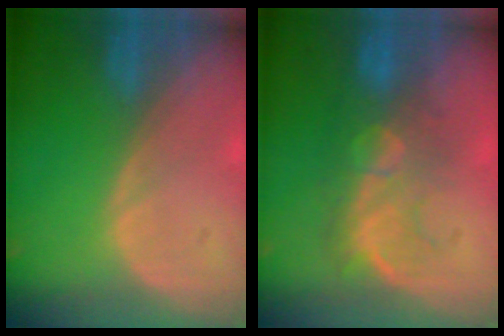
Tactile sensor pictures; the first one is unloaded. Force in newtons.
{"total": 7.8, "press": 7.7, "slide": 1.3}